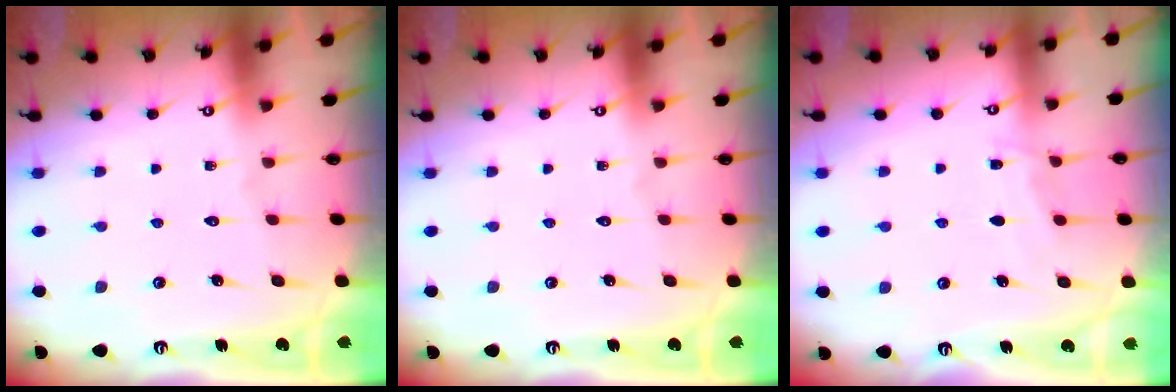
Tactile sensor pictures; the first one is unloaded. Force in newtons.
{"total": 0.0}
{"total": 4.4, "press": 4.3, "slide": 0.6}